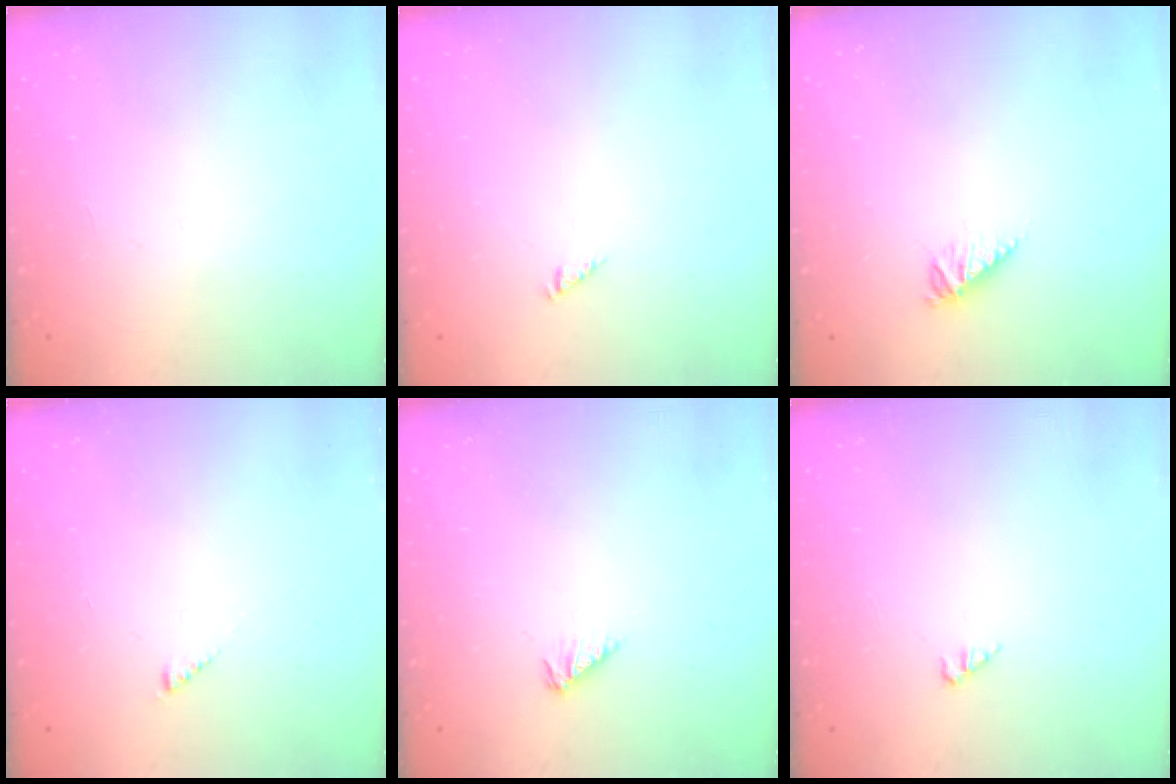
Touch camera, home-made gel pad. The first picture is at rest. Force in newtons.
{"total": 0.0}
{"total": 3.8, "press": 3.7, "slide": 0.7}
{"total": 2.0, "press": 2.0, "slide": 0.3}
{"total": 2.7, "press": 2.6, "slide": 0.4}
{"total": 1.6, "press": 1.6, "slide": 0.2}